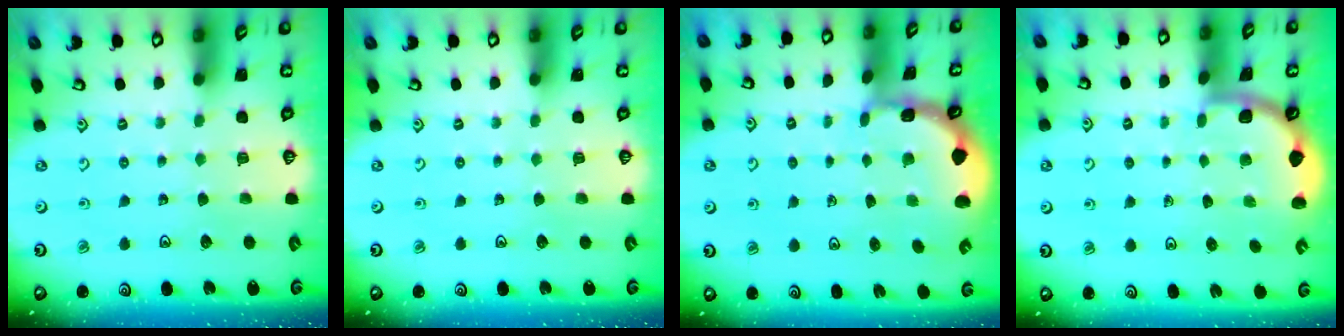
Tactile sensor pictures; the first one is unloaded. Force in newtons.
{"total": 0.0}
{"total": 1.4, "press": 1.4, "slide": 0.0}
{"total": 1.8, "press": 1.8, "slide": 0.2}